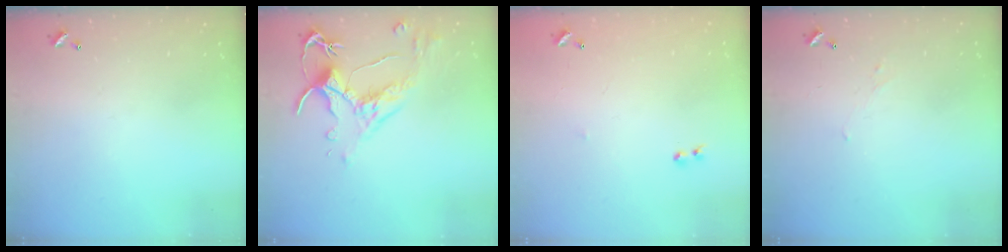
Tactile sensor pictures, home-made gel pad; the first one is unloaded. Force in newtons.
{"total": 2.6, "press": 2.2, "slide": 1.4}
{"total": 6.8, "press": 6.8, "slide": 0.8}
{"total": 0.7, "press": 0.2, "slide": 0.7}